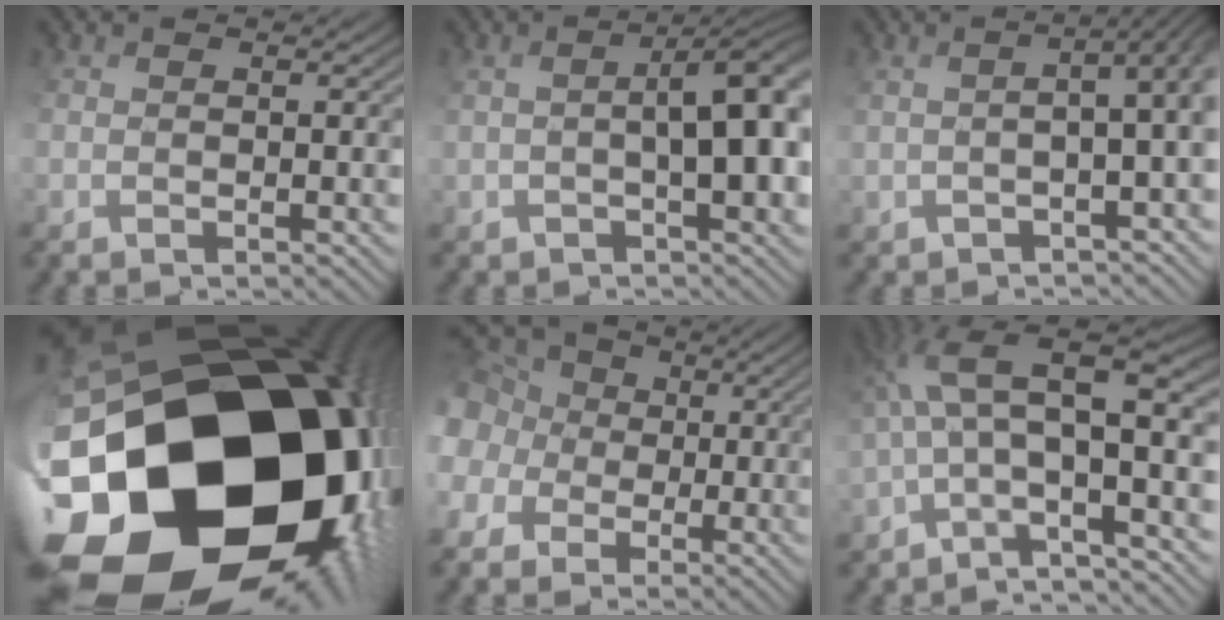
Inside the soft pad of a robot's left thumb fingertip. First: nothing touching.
{"total": 6.0, "force": [0.0, 1.6, 5.8], "torque": [-0.070, 0.012, 0.008]}
{"total": 6.1, "force": [-0.4, 1.9, 5.8], "torque": [-0.037, 0.011, -0.005]}
{"total": 23.9, "force": [-7.4, 19.4, 11.8], "torque": [-0.184, -0.088, -0.131]}
{"total": 14.7, "force": [-0.3, 13.9, 4.8], "torque": [-0.190, -0.004, -0.037]}
{"total": 10.8, "force": [-0.7, 3.1, 10.4], "torque": [-0.202, 0.023, -0.003]}